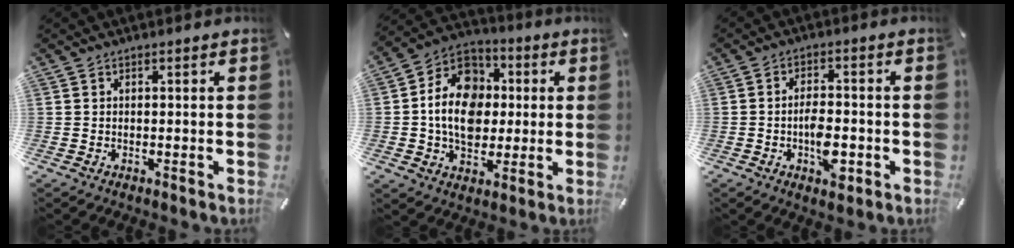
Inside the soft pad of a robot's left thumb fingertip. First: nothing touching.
{"total": 14.0, "force": [-0.9, 11.6, 7.8], "torque": [-0.161, 0.015, -0.018]}
{"total": 7.3, "force": [-2.5, 3.8, 5.6], "torque": [-0.093, 0.010, -0.042]}